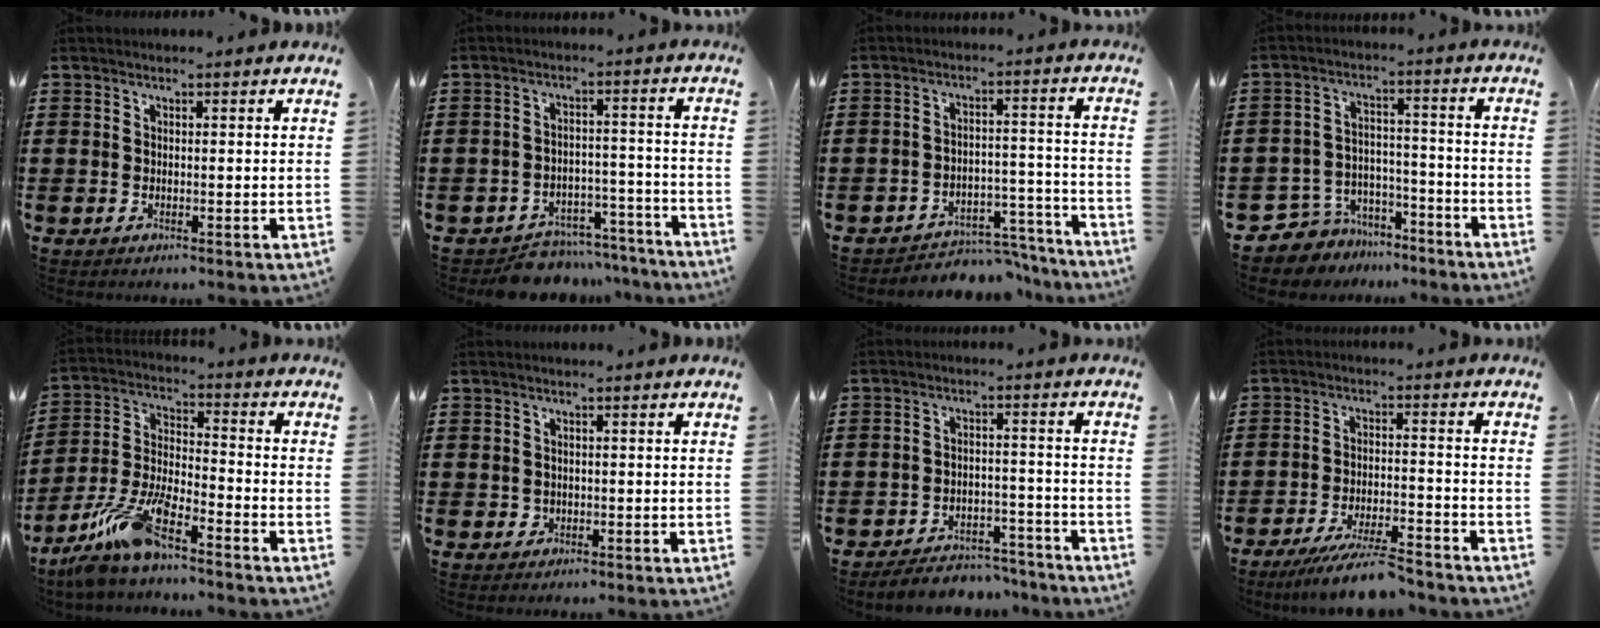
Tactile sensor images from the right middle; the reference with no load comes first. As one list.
[{"total": 5.9, "force": [-5.7, 1.4, 0.4], "torque": [-0.003, 0.020, -0.113]}, {"total": 5.4, "force": [-5.2, 1.1, 0.9], "torque": [-0.011, 0.015, -0.103]}, {"total": 6.2, "force": [-5.9, 1.9, -0.3], "torque": [-0.012, 0.009, -0.123]}, {"total": 10.1, "force": [-7.9, 1.6, 6.1], "torque": [-0.145, -0.001, -0.161]}, {"total": 0.8, "force": [0.0, 0.7, 0.2], "torque": [-0.007, 0.006, -0.001]}, {"total": 4.9, "force": [-4.8, 0.8, 0.4], "torque": [-0.005, 0.012, -0.098]}, {"total": 7.7, "force": [-6.8, 0.2, 3.5], "torque": [-0.067, -0.006, -0.126]}]